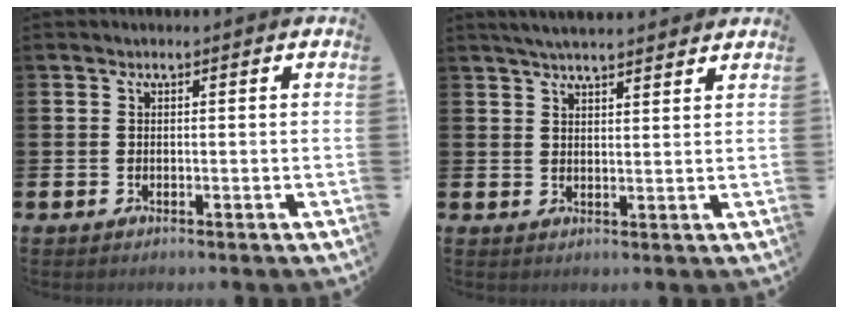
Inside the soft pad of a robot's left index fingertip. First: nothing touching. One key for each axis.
{"total": 4.1, "fx": 3.9, "fy": 0.4, "fz": 1.0, "tx": -0.025, "ty": -0.013, "tz": 0.070}